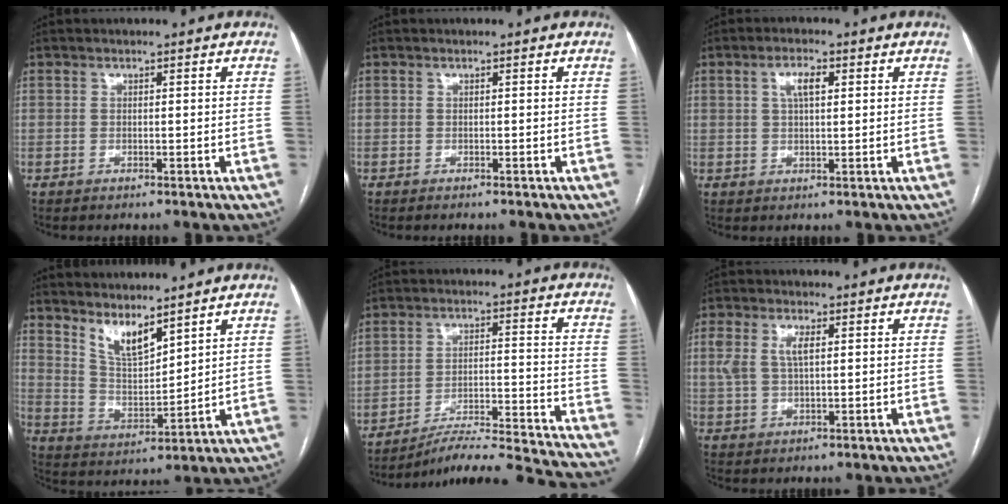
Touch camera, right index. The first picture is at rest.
{"total": 1.0, "force": [-0.9, 0.1, 0.4], "torque": [-0.002, -0.002, -0.013]}
{"total": 3.6, "force": [1.3, 1.2, 3.2], "torque": [-0.060, 0.007, 0.023]}
{"total": 6.9, "force": [5.5, 1.7, 3.8], "torque": [-0.079, -0.013, 0.117]}
{"total": 21.5, "force": [-20.5, -1.5, 6.5], "torque": [-0.053, -0.014, -0.283]}
{"total": 5.4, "force": [1.4, 2.5, 4.5], "torque": [-0.108, 0.019, 0.034]}